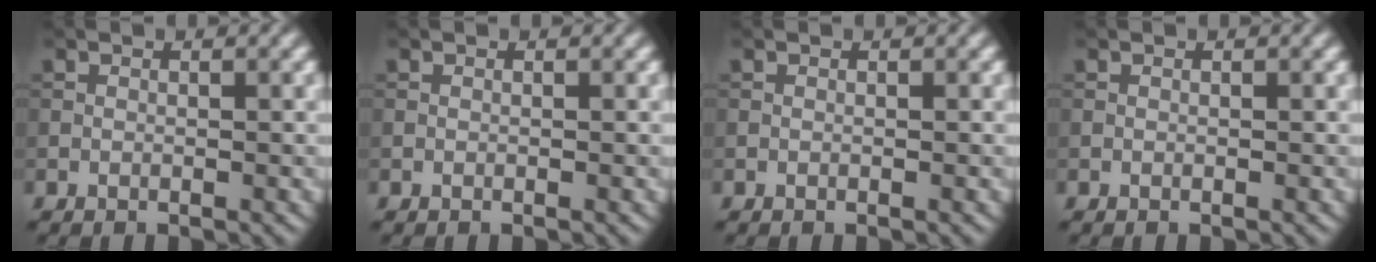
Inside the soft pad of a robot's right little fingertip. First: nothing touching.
{"total": 0.0}
{"total": 0.0}
{"total": 0.0}